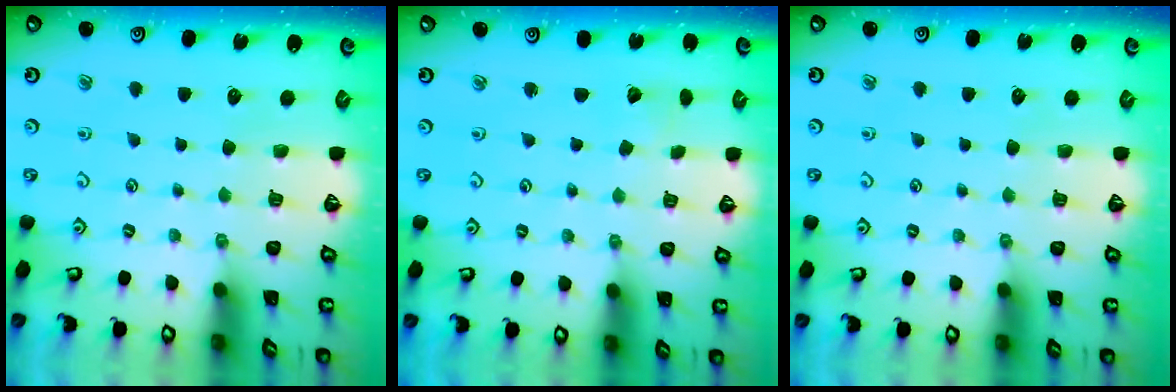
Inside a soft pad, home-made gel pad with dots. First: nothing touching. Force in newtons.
{"total": 2.7, "press": 2.7, "slide": 0.3}
{"total": 0.0}